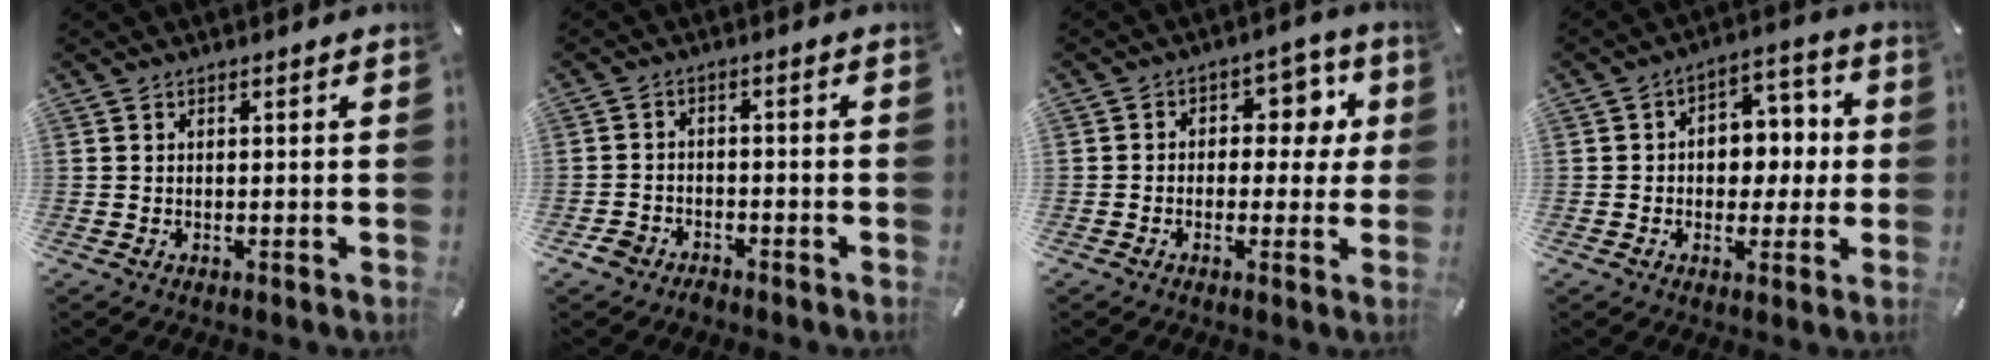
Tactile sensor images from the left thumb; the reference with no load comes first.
{"total": 3.2, "force": [-2.6, 1.9, 0.7], "torque": [-0.025, 0.010, -0.056]}
{"total": 7.7, "force": [0.8, 6.4, 4.2], "torque": [-0.051, 0.004, 0.008]}
{"total": 8.5, "force": [-0.6, 7.0, 4.8], "torque": [-0.056, 0.009, -0.014]}